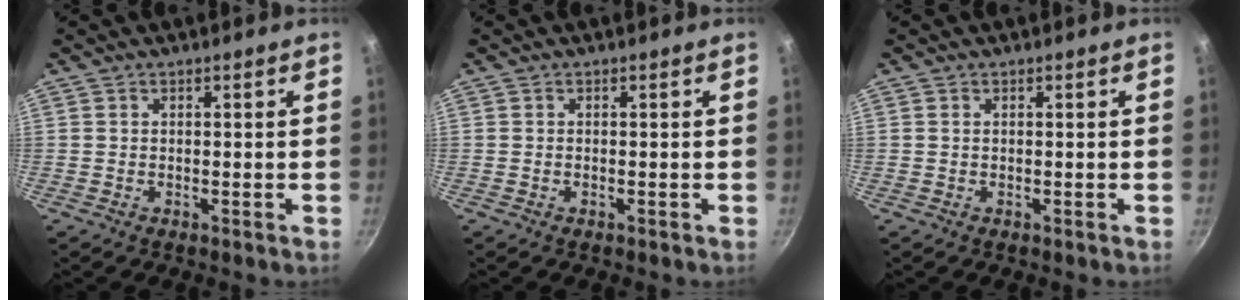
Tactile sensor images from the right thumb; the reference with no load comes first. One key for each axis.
{"total": 0.0}
{"total": 0.0}